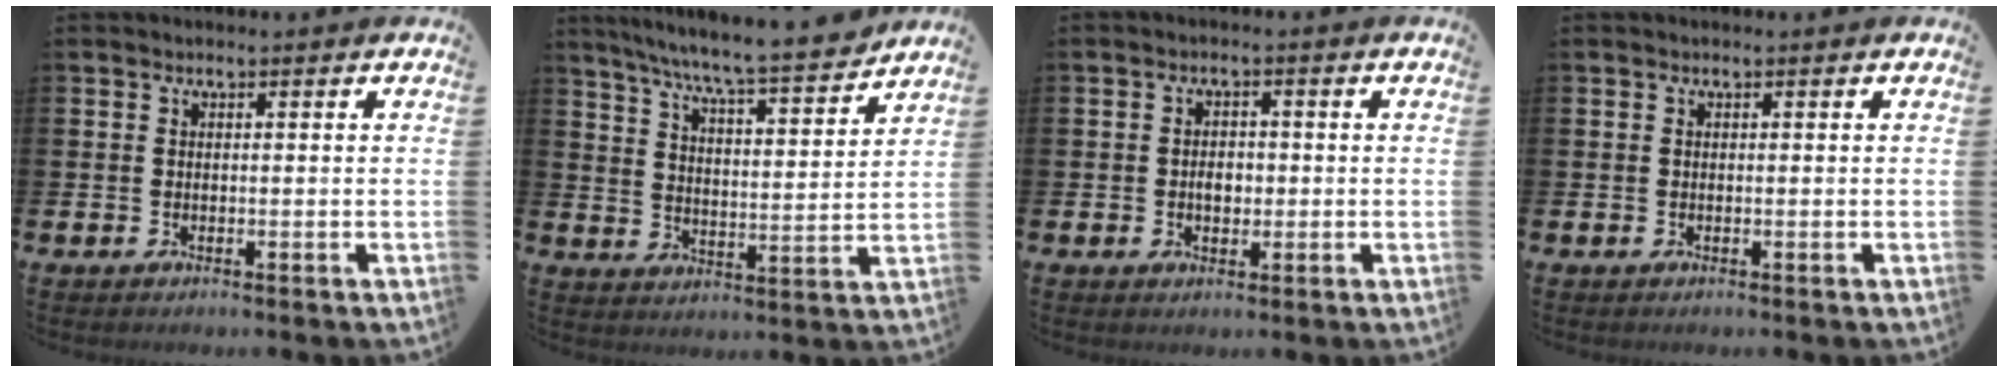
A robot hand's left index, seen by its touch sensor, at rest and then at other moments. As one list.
[{"total": 8.1, "force": [7.5, -0.1, 3.0], "torque": [-0.082, -0.056, 0.128]}, {"total": 2.5, "force": [-0.3, 1.7, 1.7], "torque": [-0.014, -0.002, -0.011]}, {"total": 0.0}]